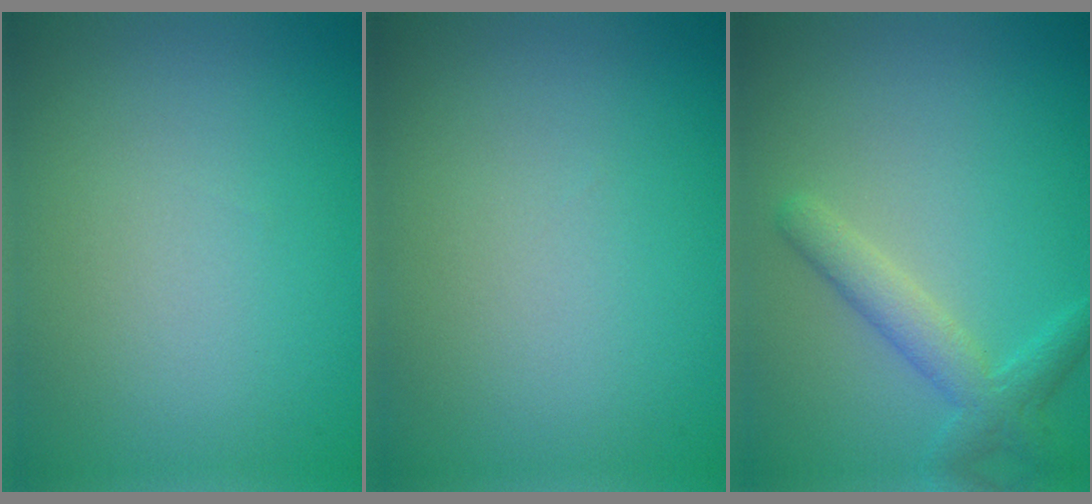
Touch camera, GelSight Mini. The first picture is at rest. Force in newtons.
{"total": 0.0}
{"total": 2.9, "press": 2.9, "slide": 0.1}